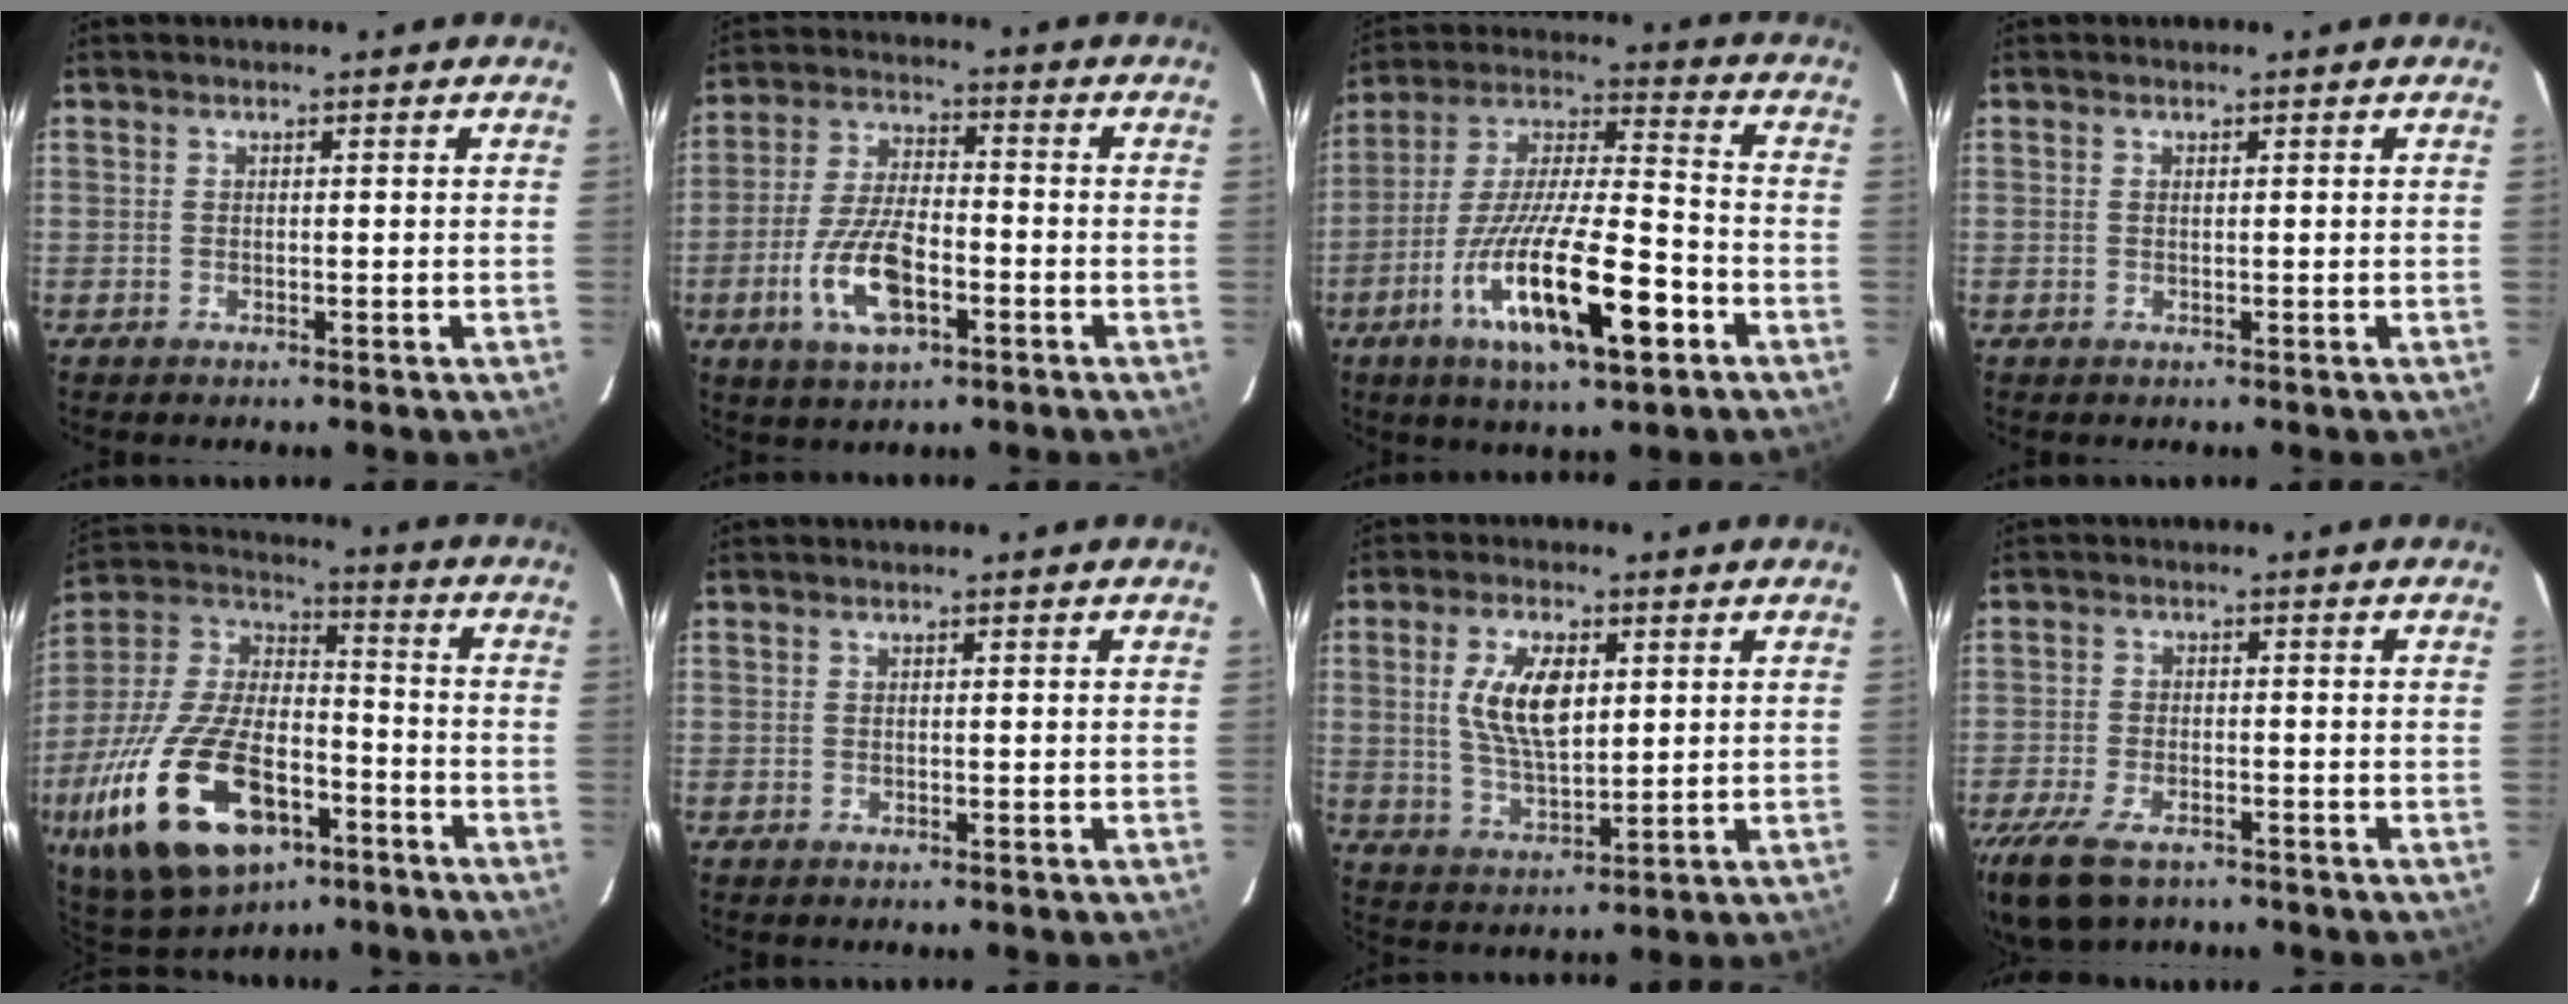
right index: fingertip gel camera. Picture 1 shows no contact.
{"total": 12.0, "force": [-4.6, 4.9, 9.9], "torque": [-0.208, -0.004, -0.081]}
{"total": 20.1, "force": [-9.0, 4.7, 17.3], "torque": [-0.321, -0.025, -0.157]}
{"total": 0.0}
{"total": 27.1, "force": [-12.9, 13.5, 19.6], "torque": [-0.412, -0.021, -0.212]}
{"total": 0.0}
{"total": 10.2, "force": [2.4, 4.8, 8.6], "torque": [-0.166, 0.003, 0.052]}
{"total": 11.8, "force": [-8.0, 5.6, 6.6], "torque": [-0.173, -0.034, -0.144]}